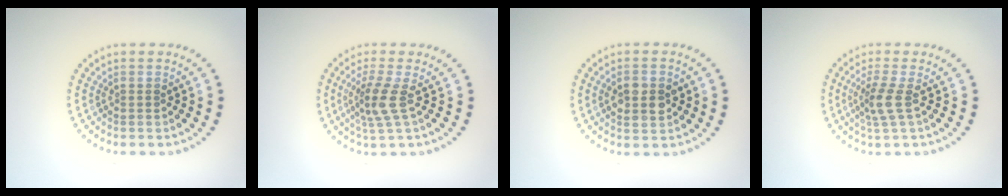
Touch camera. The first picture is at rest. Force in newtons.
{"total": 2.9, "press": 2.2, "slide": 1.8}
{"total": 3.6, "press": 3.6, "slide": 0.1}
{"total": 2.4, "press": 1.8, "slide": 1.6}